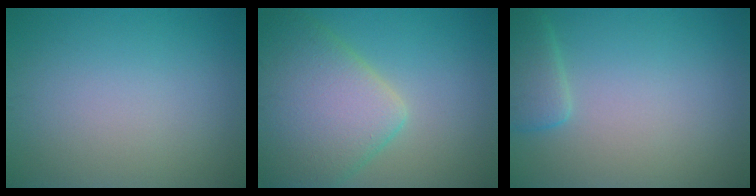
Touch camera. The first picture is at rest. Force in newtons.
{"total": 8.8, "press": 8.7, "slide": 0.5}
{"total": 2.4, "press": 2.4, "slide": 0.2}